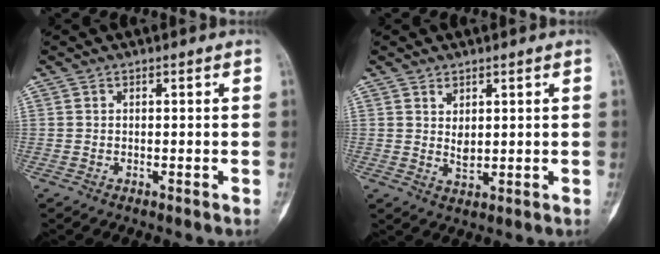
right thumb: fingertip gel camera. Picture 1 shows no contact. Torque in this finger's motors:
{"motor_torque": [-0.18, 0.60, -0.08, 0.05, -0.05]}